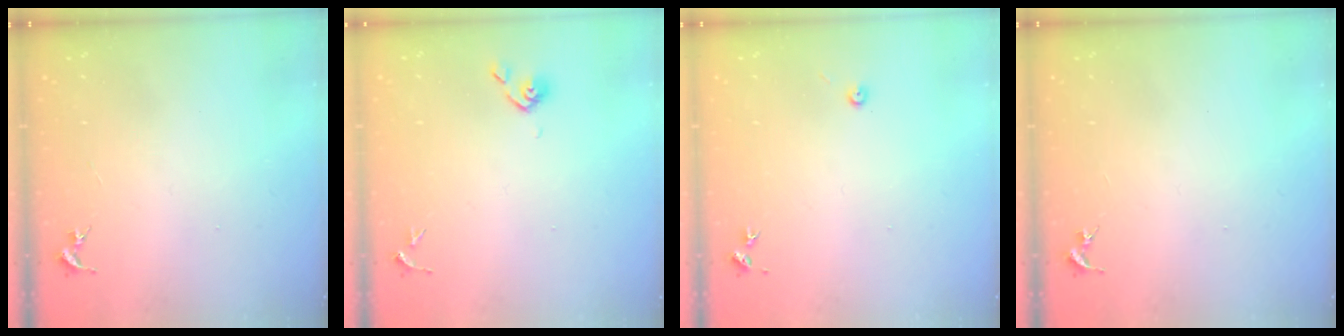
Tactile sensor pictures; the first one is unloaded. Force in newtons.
{"total": 3.5, "press": 3.4, "slide": 0.9}
{"total": 3.5, "press": 3.5, "slide": 0.3}
{"total": 0.0}